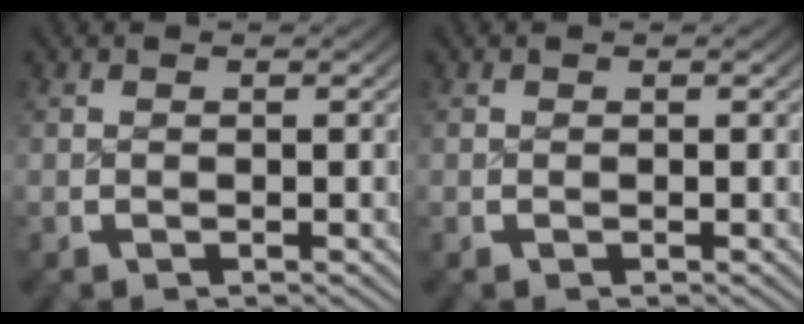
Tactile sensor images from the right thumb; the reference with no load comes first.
{"total": 0.0}